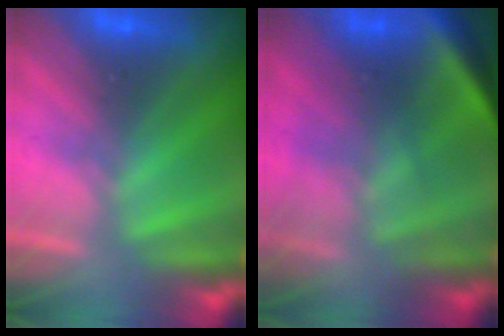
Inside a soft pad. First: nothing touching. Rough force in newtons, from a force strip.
{"total": 4.7}